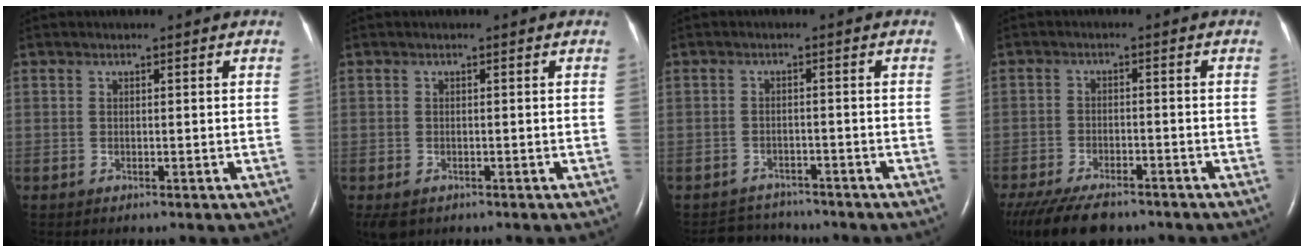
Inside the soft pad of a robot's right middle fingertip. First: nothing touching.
{"total": 2.2, "force": [-1.2, 1.5, 1.2], "torque": [-0.027, -0.006, -0.011]}
{"total": 4.2, "force": [-3.9, 1.2, -0.6], "torque": [0.001, 0.003, -0.061]}
{"total": 12.8, "force": [-9.9, 4.8, 6.5], "torque": [-0.141, -0.021, -0.154]}